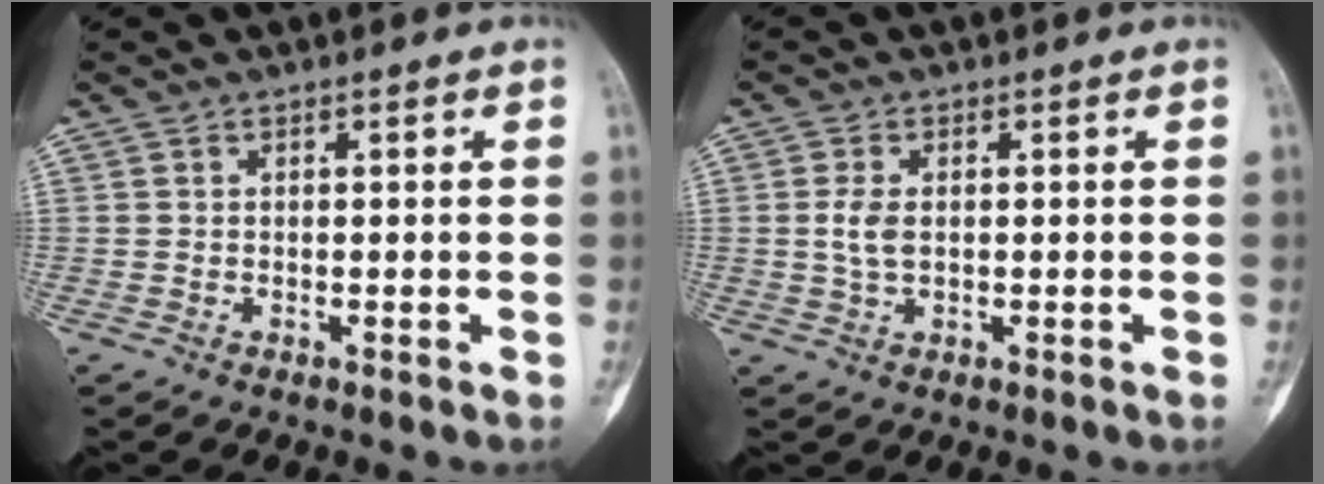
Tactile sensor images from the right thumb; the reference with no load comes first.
{"total": 3.4, "force": [0.0, 2.0, 2.8], "torque": [-0.060, 0.003, -0.002]}